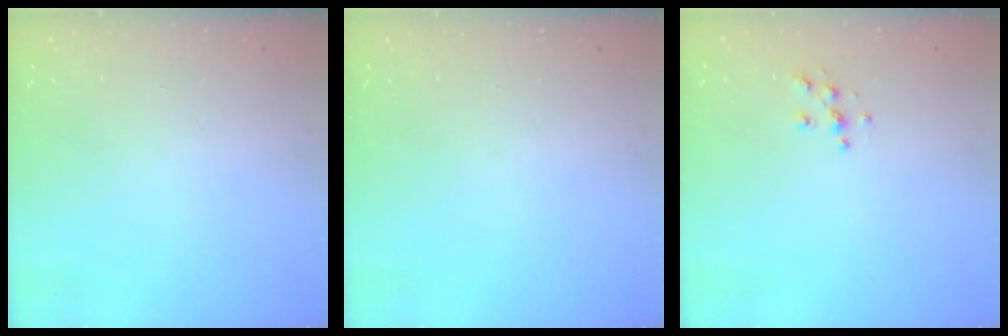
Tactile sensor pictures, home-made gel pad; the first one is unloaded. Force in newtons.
{"total": 0.0}
{"total": 5.0, "press": 5.0, "slide": 0.4}